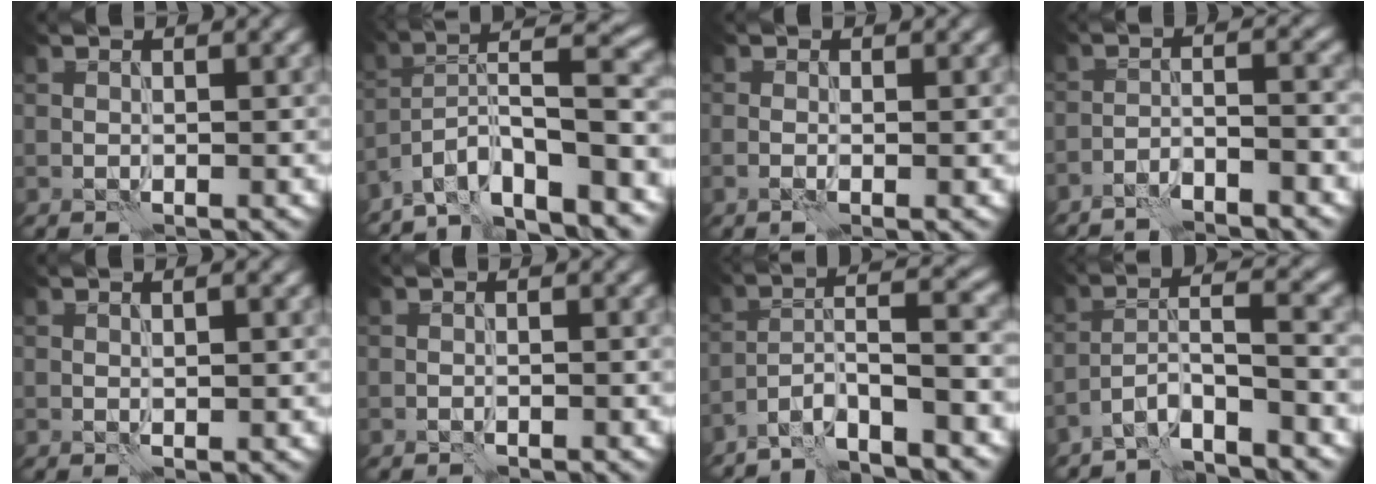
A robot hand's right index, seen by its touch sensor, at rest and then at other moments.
{"total": 11.2, "force": [-7.8, 2.5, 7.6], "torque": [-0.099, 0.017, -0.136]}
{"total": 1.1, "force": [-0.4, 0.2, 1.0], "torque": [-0.018, -0.002, -0.010]}
{"total": 4.0, "force": [-3.2, 0.4, 2.2], "torque": [-0.033, 0.012, -0.063]}
{"total": 0.9, "force": [0.2, 0.1, 0.9], "torque": [-0.013, 0.002, 0.003]}
{"total": 0.7, "force": [-0.6, 0.1, 0.3], "torque": [-0.004, 0.004, -0.012]}
{"total": 7.9, "force": [-5.6, 1.6, 5.4], "torque": [-0.075, 0.015, -0.106]}
{"total": 5.1, "force": [-3.8, 0.9, 3.3], "torque": [-0.056, 0.008, -0.075]}